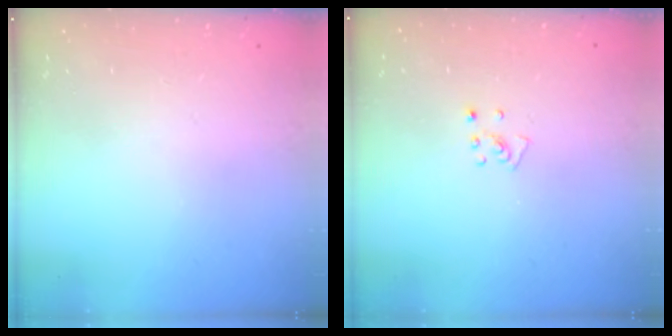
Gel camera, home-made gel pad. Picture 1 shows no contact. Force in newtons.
{"total": 3.8, "press": 3.8, "slide": 0.4}